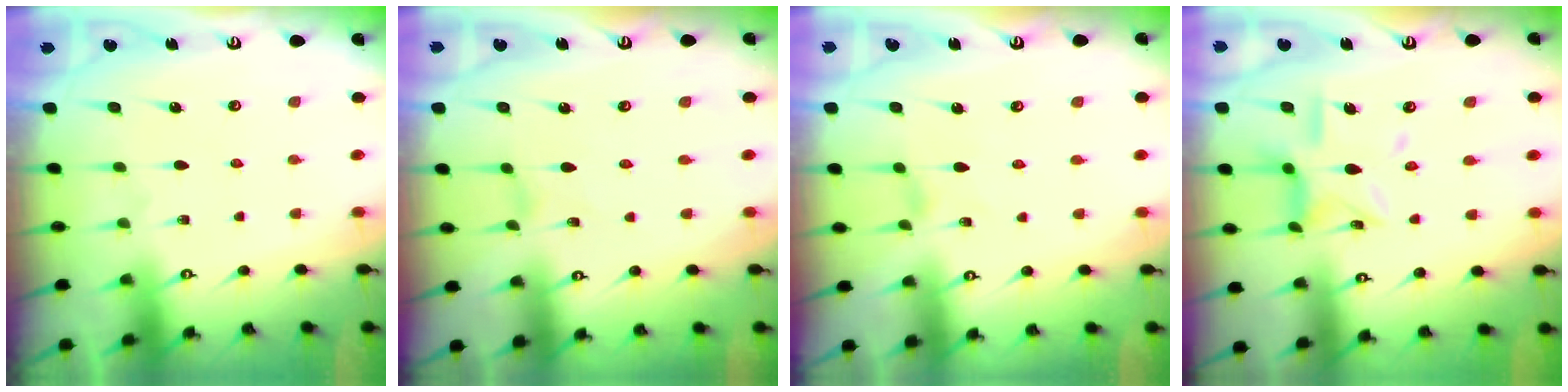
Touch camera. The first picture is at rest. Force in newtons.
{"total": 0.0}
{"total": 0.0}
{"total": 11.8, "press": 11.8, "slide": 1.1}